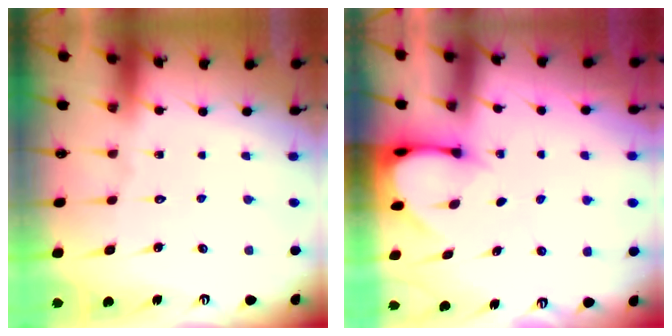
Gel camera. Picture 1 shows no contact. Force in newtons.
{"total": 3.0, "press": 3.0, "slide": 0.2}